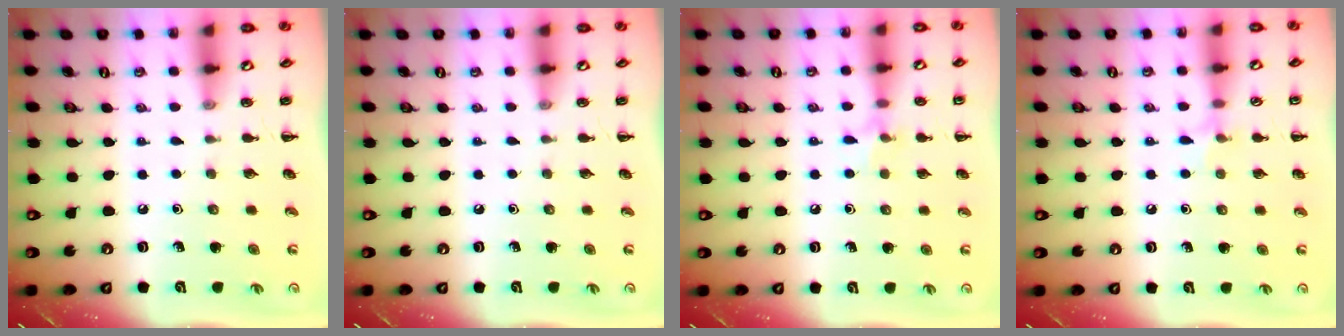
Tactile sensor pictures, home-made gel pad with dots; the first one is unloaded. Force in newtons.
{"total": 0.0}
{"total": 6.3, "press": 6.0, "slide": 1.8}
{"total": 5.8, "press": 5.4, "slide": 2.2}